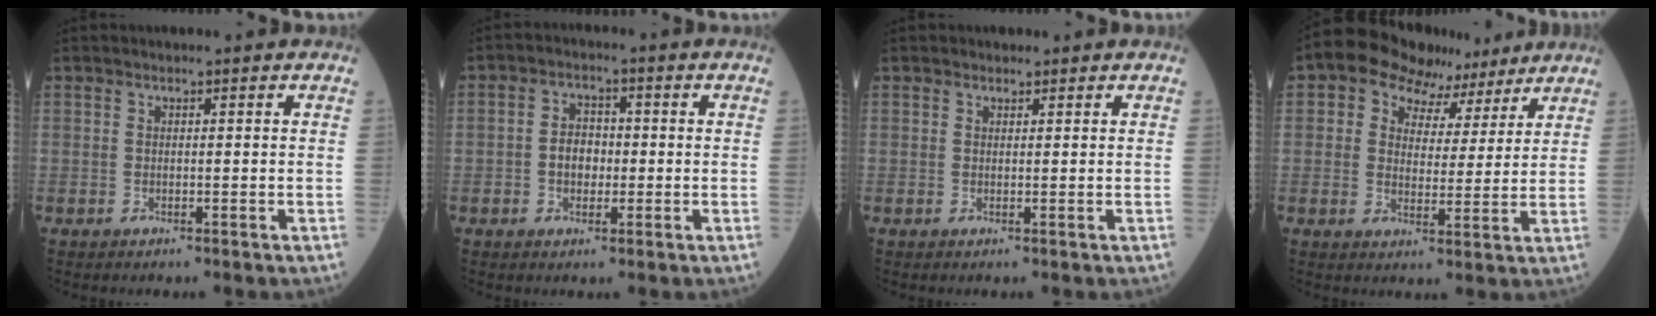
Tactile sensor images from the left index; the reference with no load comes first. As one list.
[{"total": 4.2, "force": [-0.9, 3.1, 2.8], "torque": [-0.057, 0.011, -0.017]}, {"total": 0.6, "force": [0.5, 0.4, 0.0], "torque": [-0.004, -0.003, 0.005]}, {"total": 9.5, "force": [6.4, 6.4, 2.9], "torque": [-0.042, 0.035, 0.089]}]